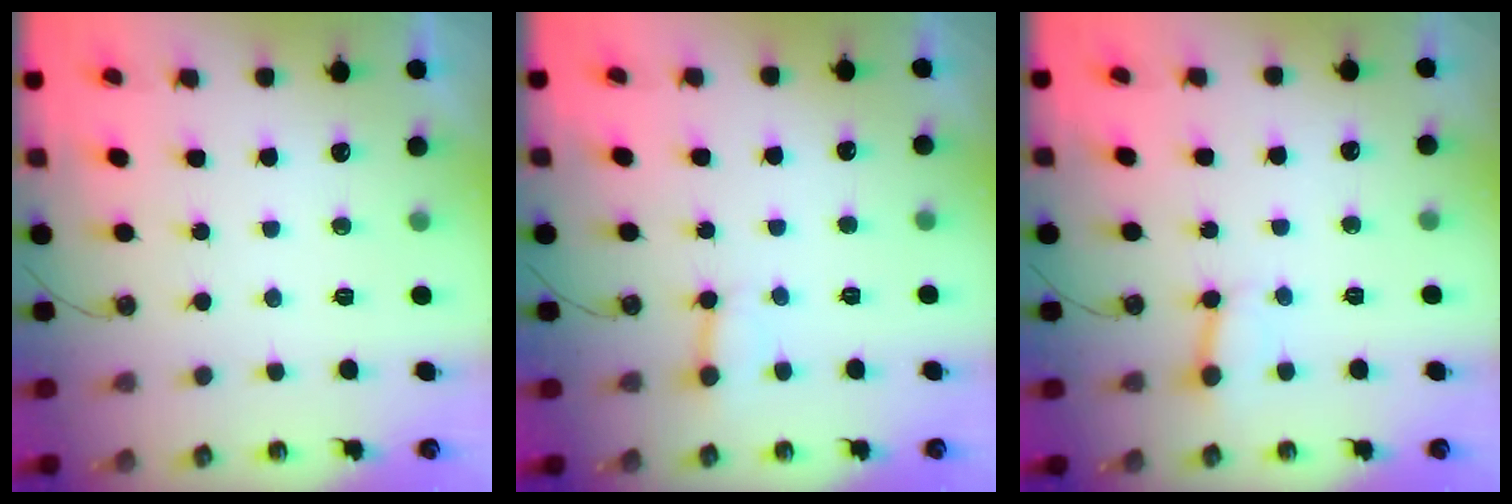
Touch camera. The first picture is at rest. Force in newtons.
{"total": 2.7, "press": 2.6, "slide": 0.6}
{"total": 2.9, "press": 2.9, "slide": 0.2}